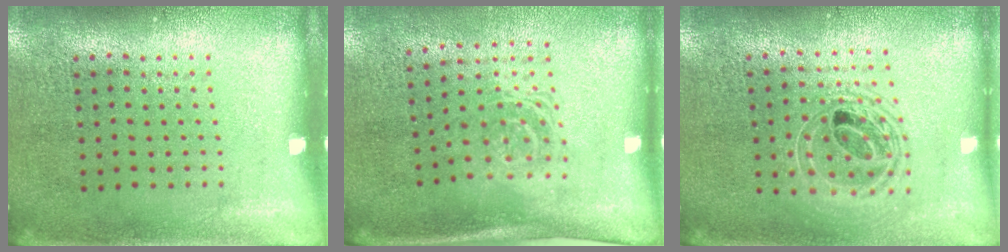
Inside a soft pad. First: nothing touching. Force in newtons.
{"total": 1.6, "press": 1.1, "slide": 1.1}
{"total": 1.7, "press": 1.4, "slide": 1.0}